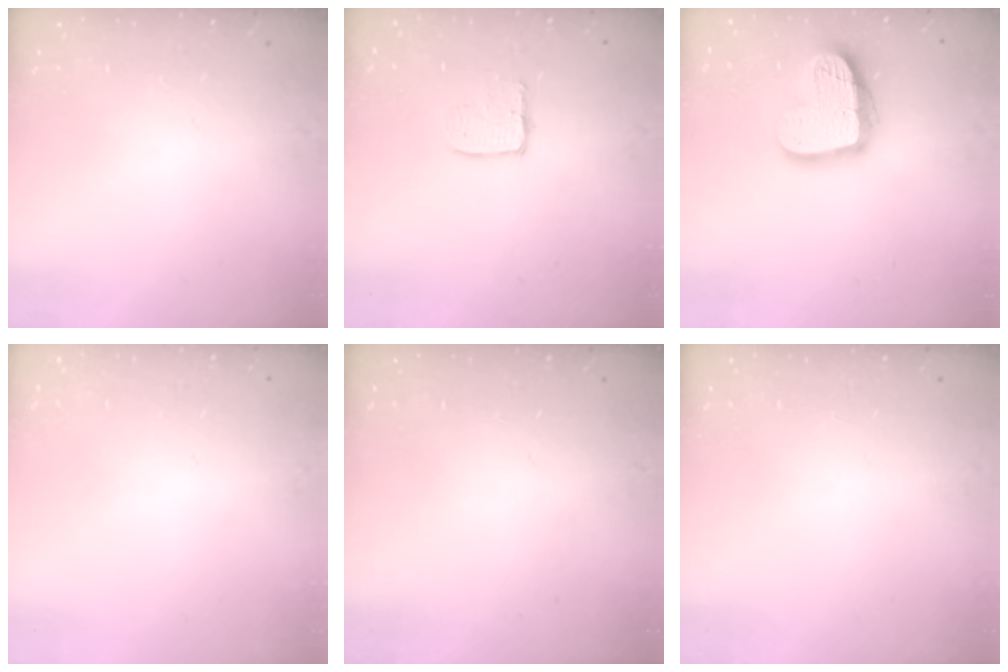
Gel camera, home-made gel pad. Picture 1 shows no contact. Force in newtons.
{"total": 5.5, "press": 5.5, "slide": 0.2}
{"total": 17.2, "press": 17.1, "slide": 1.5}
{"total": 0.0}
{"total": 0.0}
{"total": 0.0}